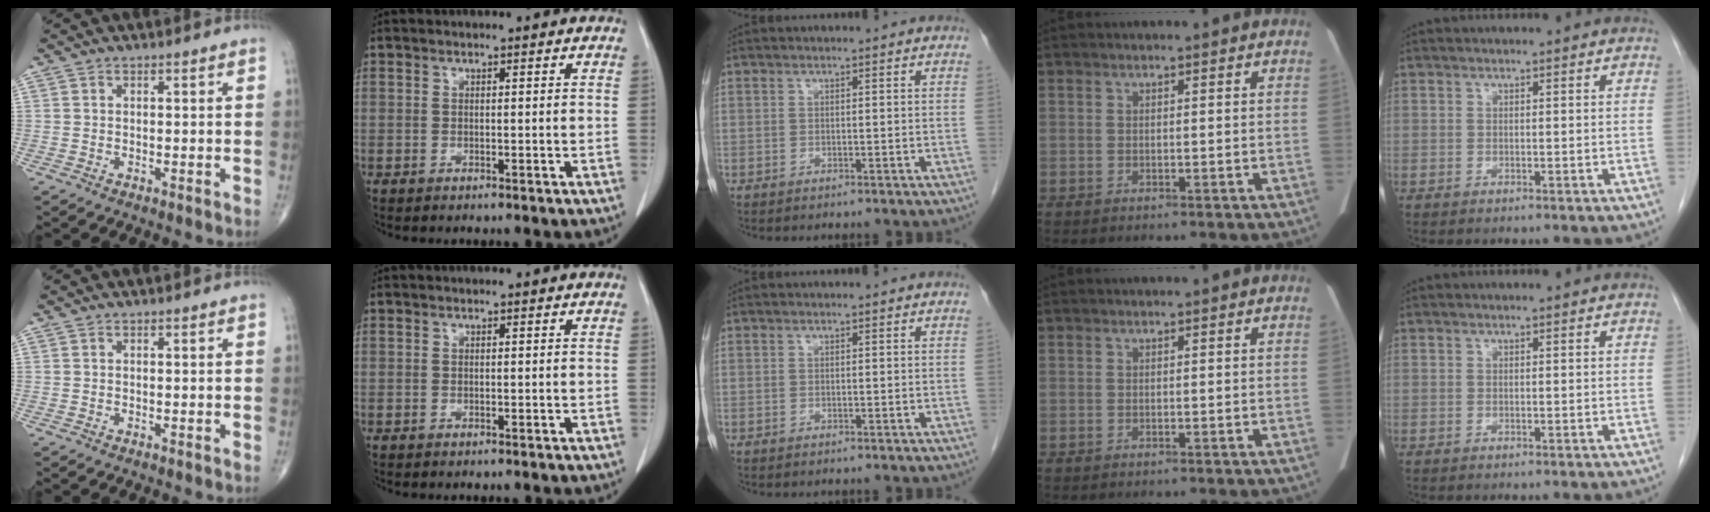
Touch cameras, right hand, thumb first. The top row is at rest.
{}